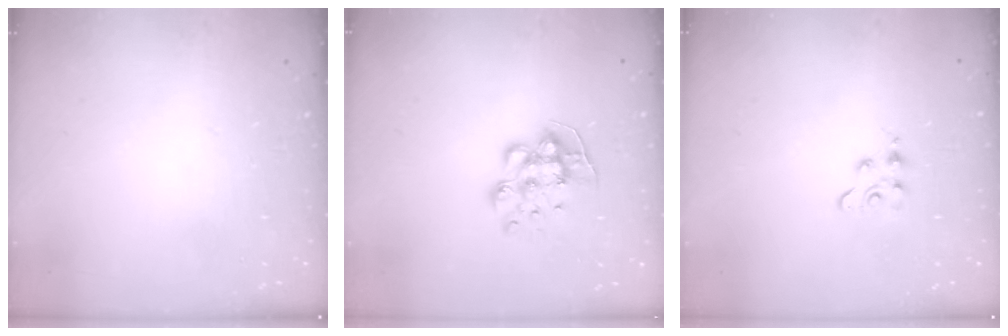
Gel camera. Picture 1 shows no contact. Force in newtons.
{"total": 9.5, "press": 9.5, "slide": 0.7}
{"total": 3.0, "press": 3.0, "slide": 0.3}